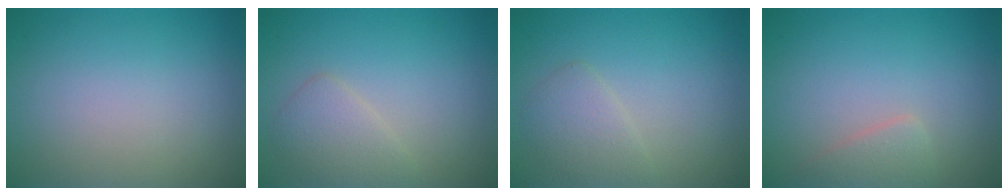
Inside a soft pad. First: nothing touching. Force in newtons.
{"total": 2.4, "press": 2.4, "slide": 0.1}
{"total": 2.1, "press": 2.1, "slide": 0.1}
{"total": 1.7, "press": 1.7, "slide": 0.2}